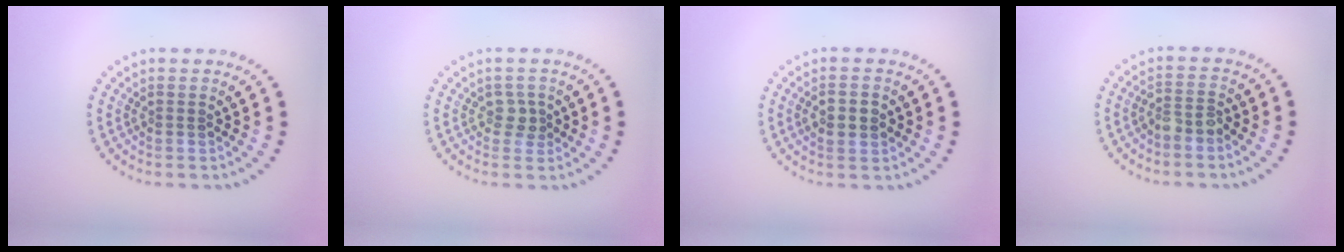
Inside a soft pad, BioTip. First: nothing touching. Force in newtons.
{"total": 1.6, "press": 1.4, "slide": 0.8}
{"total": 3.0, "press": 3.0, "slide": 0.2}
{"total": 1.9, "press": 1.5, "slide": 1.1}